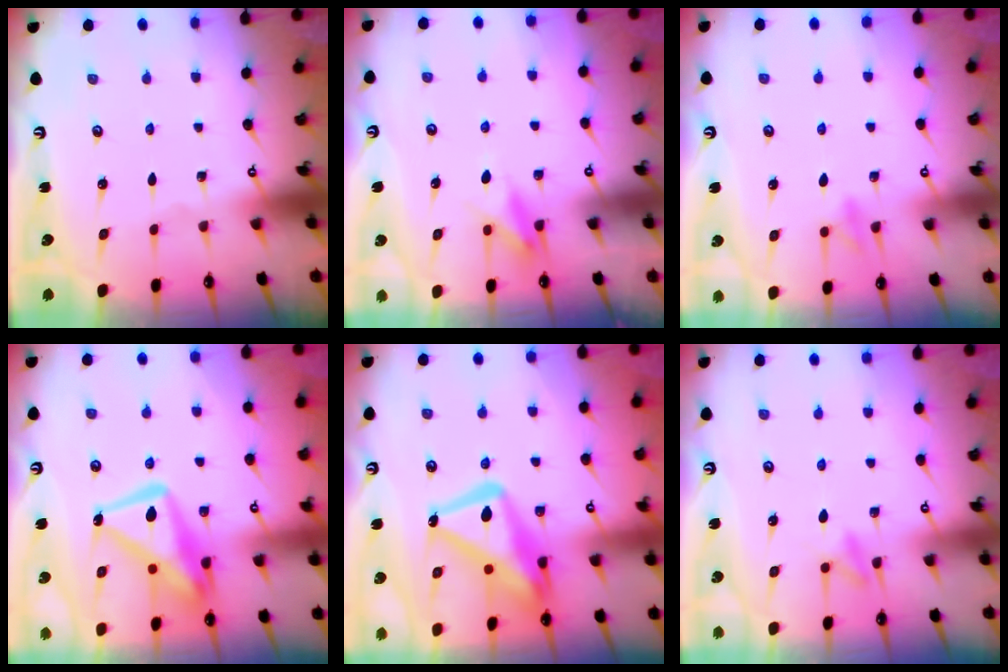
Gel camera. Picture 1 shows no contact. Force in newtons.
{"total": 8.5, "press": 8.4, "slide": 1.2}
{"total": 7.9, "press": 7.8, "slide": 0.8}
{"total": 14.9, "press": 14.8, "slide": 1.7}
{"total": 18.1, "press": 18.0, "slide": 1.8}
{"total": 7.6, "press": 7.5, "slide": 0.9}